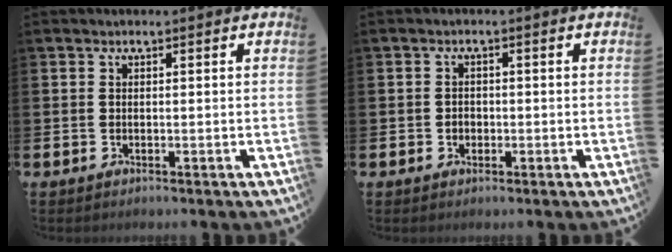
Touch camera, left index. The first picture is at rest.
{"total": 1.3, "force": [-0.3, 1.2, 0.5], "torque": [-0.003, 0.005, -0.010]}